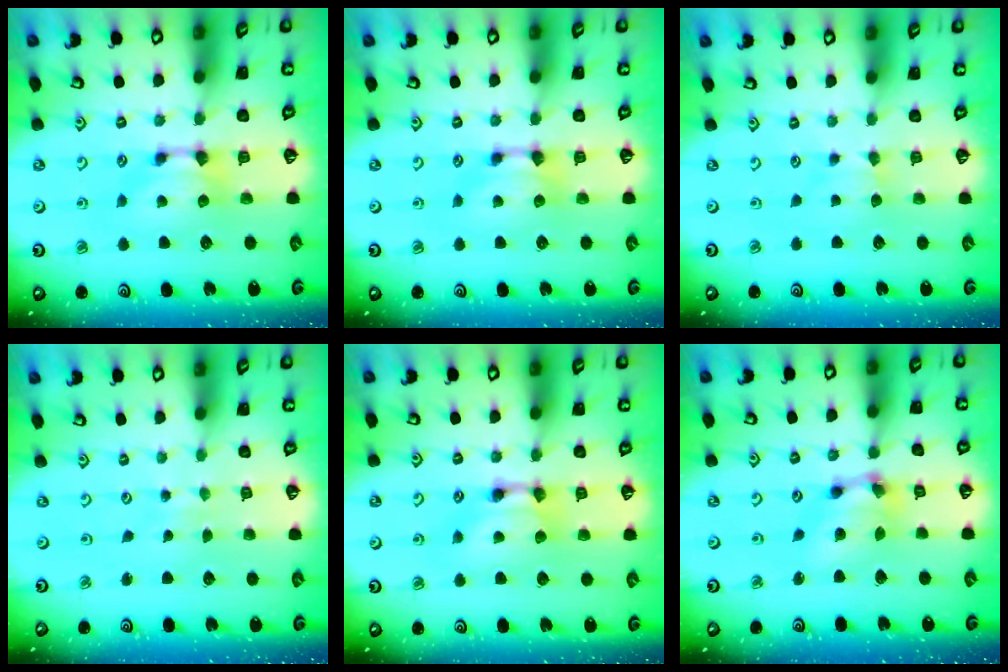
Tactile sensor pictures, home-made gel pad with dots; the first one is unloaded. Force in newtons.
{"total": 0.0}
{"total": 1.7, "press": 1.6, "slide": 0.4}
{"total": 4.5, "press": 4.5, "slide": 0.1}
{"total": 2.0, "press": 2.0, "slide": 0.1}
{"total": 5.7, "press": 5.4, "slide": 1.8}